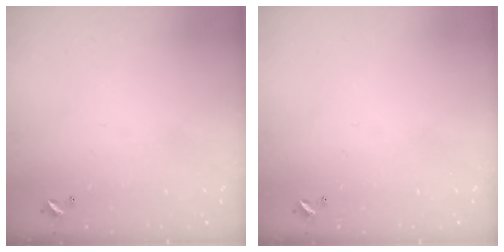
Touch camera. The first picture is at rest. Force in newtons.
{"total": 0.0}